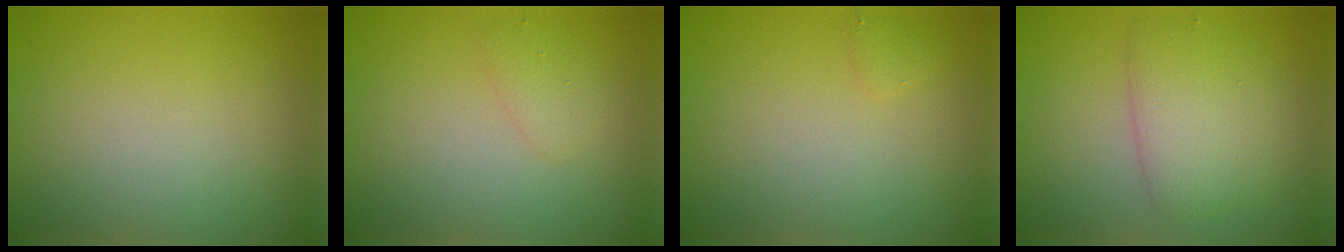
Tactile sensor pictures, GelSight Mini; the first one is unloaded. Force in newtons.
{"total": 1.3, "press": 1.3, "slide": 0.0}
{"total": 0.6, "press": 0.6, "slide": 0.0}
{"total": 4.4, "press": 4.4, "slide": 0.1}